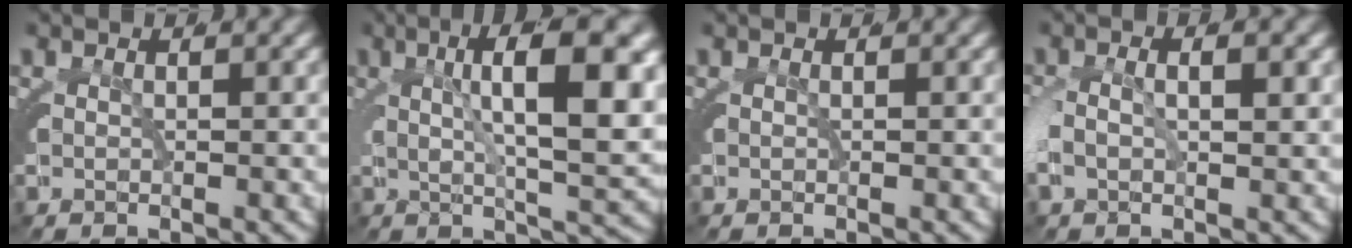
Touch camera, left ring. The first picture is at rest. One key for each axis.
{"total": 7.9, "fx": 2.1, "fy": 2.0, "fz": 7.4, "tx": -0.100, "ty": 0.014, "tz": 0.034}
{"total": 0.0}
{"total": 1.9, "fx": -0.8, "fy": 1.0, "fz": 1.4, "tx": -0.037, "ty": -0.005, "tz": -0.009}